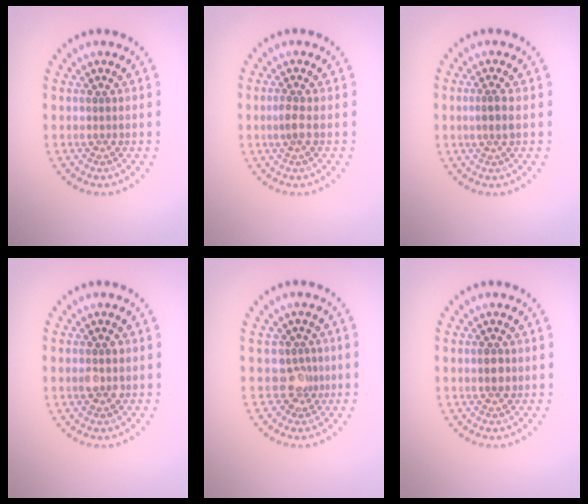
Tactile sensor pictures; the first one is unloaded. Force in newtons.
{"total": 1.2, "press": 1.1, "slide": 0.5}
{"total": 1.6, "press": 1.4, "slide": 0.8}
{"total": 2.3, "press": 2.3, "slide": 0.1}
{"total": 2.2, "press": 1.6, "slide": 1.4}
{"total": 1.4, "press": 1.4, "slide": 0.1}